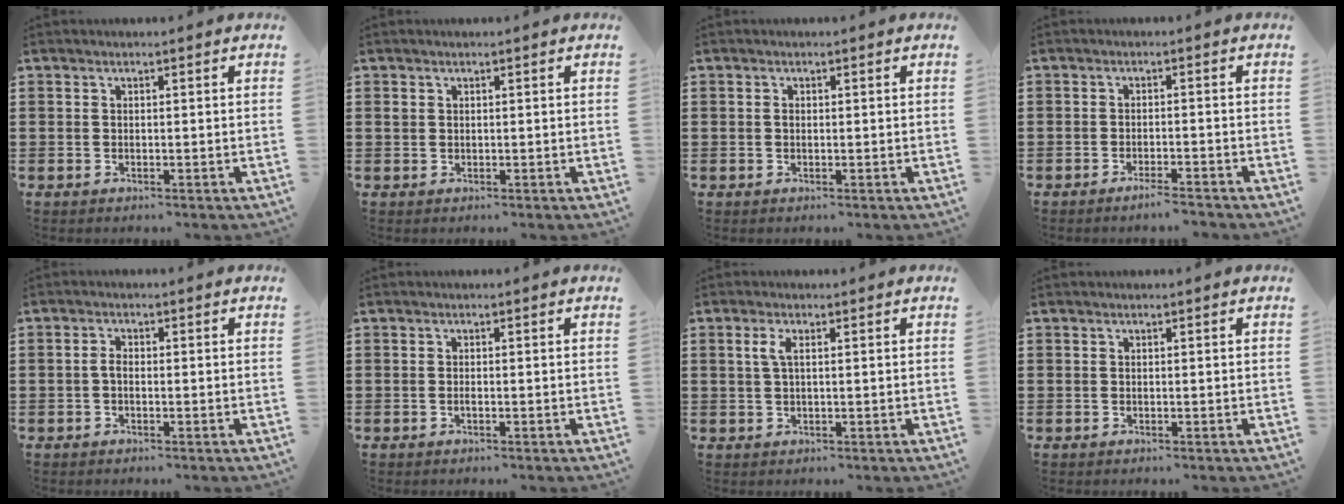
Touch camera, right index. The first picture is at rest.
{"total": 0.8, "force": [0.3, 0.7, 0.3], "torque": [-0.008, 0.005, 0.005]}
{"total": 0.6, "force": [-0.1, 0.4, 0.4], "torque": [-0.010, 0.000, -0.001]}
{"total": 2.3, "force": [-2.0, 0.1, 1.1], "torque": [-0.019, 0.002, -0.037]}
{"total": 1.7, "force": [-0.5, 0.8, 1.4], "torque": [-0.035, -0.001, -0.012]}
{"total": 0.7, "force": [-0.4, 0.1, 0.6], "torque": [-0.012, -0.004, -0.006]}
{"total": 2.1, "force": [0.5, 0.6, 1.9], "torque": [-0.040, 0.005, 0.006]}
{"total": 0.0}